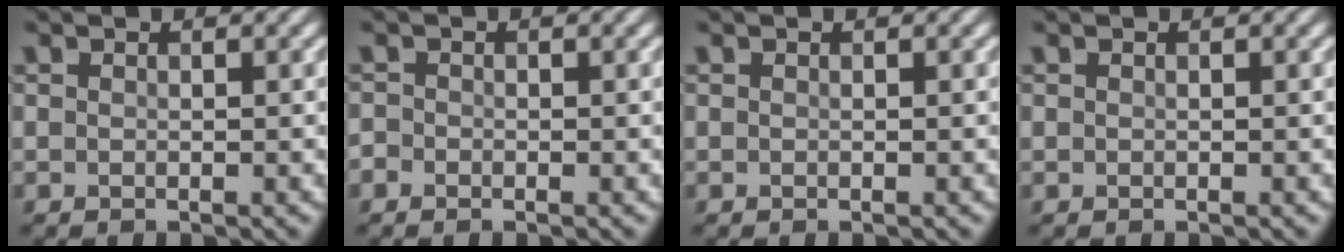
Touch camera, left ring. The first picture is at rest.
{"total": 0.7, "force": [-0.5, 0.5, 0.0], "torque": [0.002, -0.001, -0.012]}
{"total": 0.0}
{"total": 0.0}